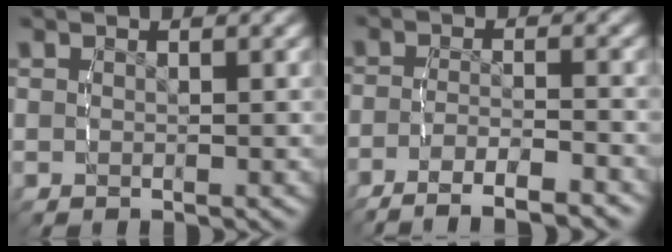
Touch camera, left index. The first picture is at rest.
{"total": 6.9, "force": [-5.9, 2.1, 2.9], "torque": [-0.050, -0.015, -0.092]}